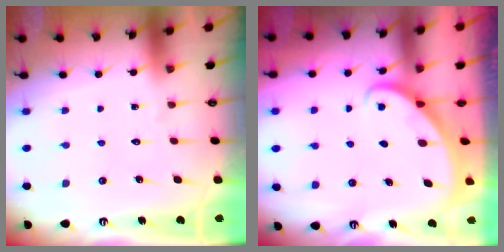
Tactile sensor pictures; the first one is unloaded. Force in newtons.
{"total": 2.0, "press": 2.0, "slide": 0.1}